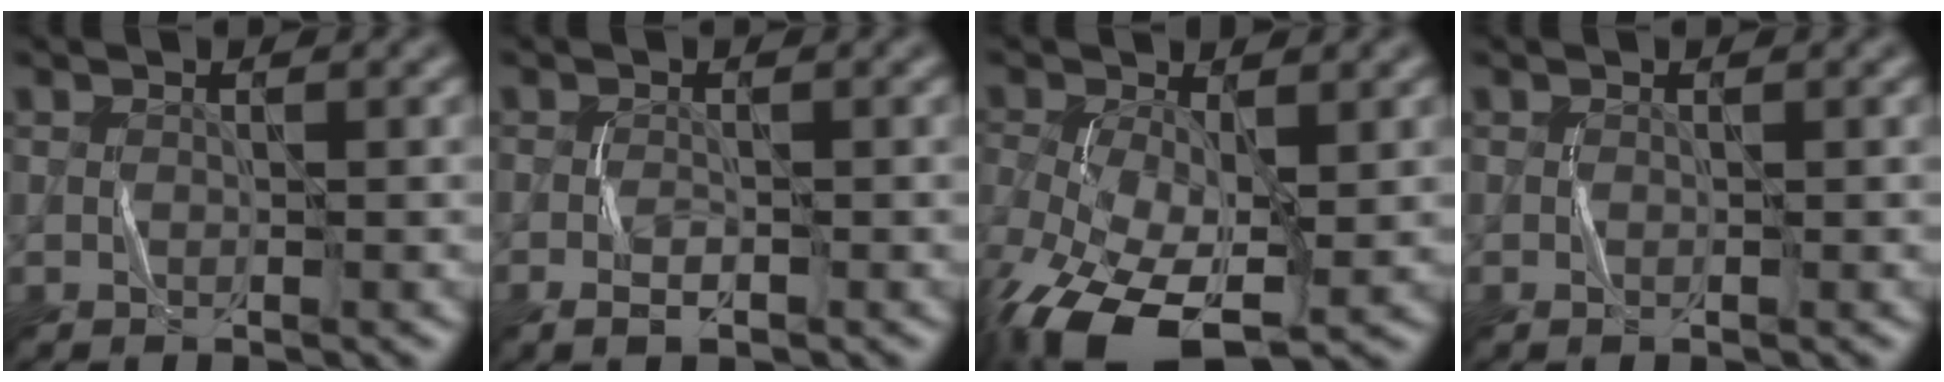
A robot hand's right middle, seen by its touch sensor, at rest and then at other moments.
{"total": 1.5, "force": [-0.8, 0.6, 1.1], "torque": [-0.021, 0.000, -0.017]}
{"total": 11.0, "force": [-4.1, 5.8, 8.4], "torque": [-0.188, -0.043, -0.065]}
{"total": 0.0}